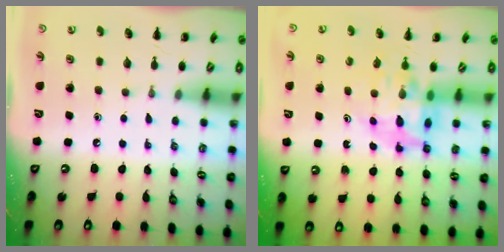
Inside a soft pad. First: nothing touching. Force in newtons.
{"total": 10.5, "press": 10.0, "slide": 3.1}